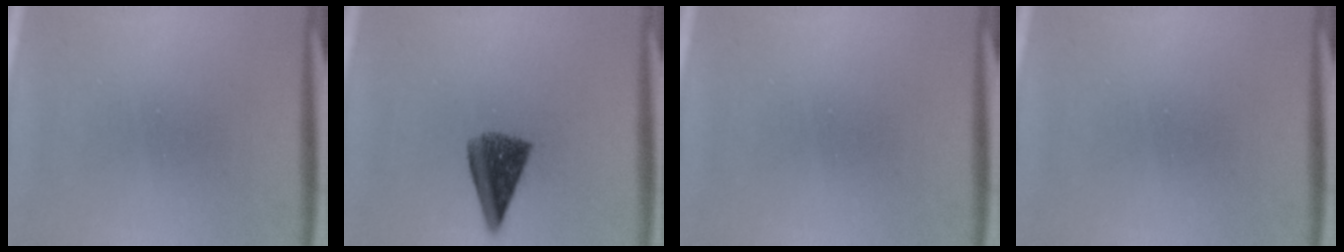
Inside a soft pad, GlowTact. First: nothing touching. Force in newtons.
{"total": 7.2}
{"total": 0.0}
{"total": 0.0}